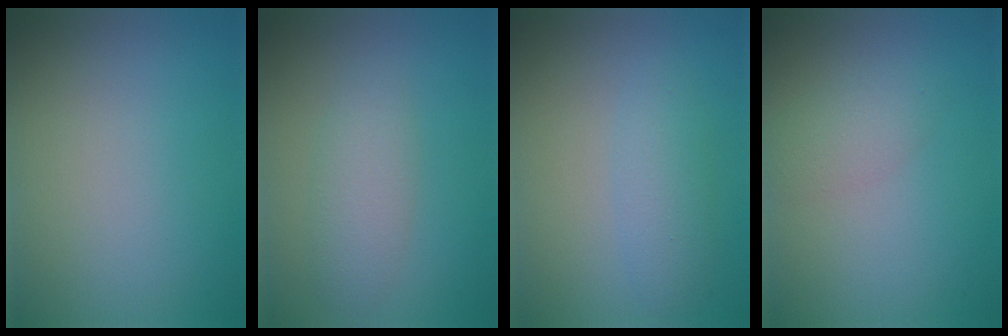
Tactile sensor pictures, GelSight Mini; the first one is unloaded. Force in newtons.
{"total": 2.7, "press": 2.7, "slide": 0.0}
{"total": 2.3, "press": 2.3, "slide": 0.1}
{"total": 1.9, "press": 1.9, "slide": 0.1}